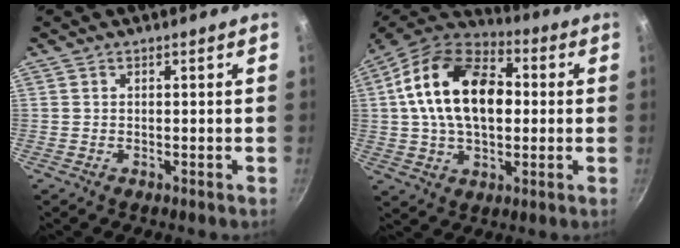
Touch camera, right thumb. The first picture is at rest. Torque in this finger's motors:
{"motor_torque": [0.31, 3.64, 1.94, 0.39, 0.46]}